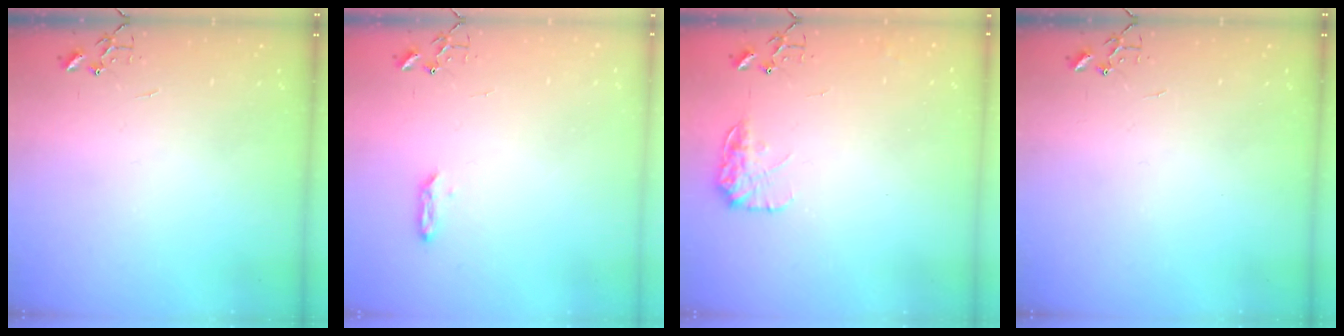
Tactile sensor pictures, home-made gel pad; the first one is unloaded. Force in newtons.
{"total": 4.1, "press": 4.0, "slide": 0.6}
{"total": 11.4, "press": 11.3, "slide": 0.4}
{"total": 0.0}